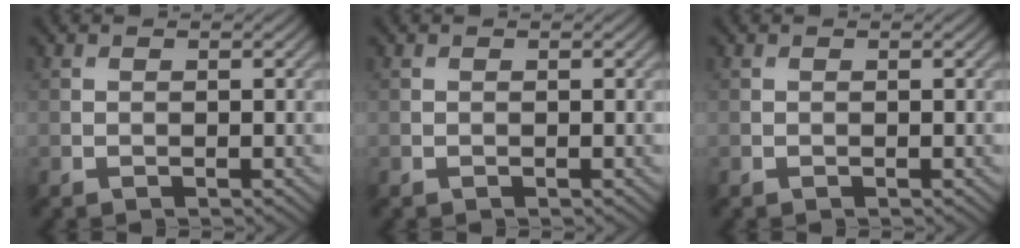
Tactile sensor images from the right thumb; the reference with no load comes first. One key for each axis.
{"total": 0.0}
{"total": 0.0}